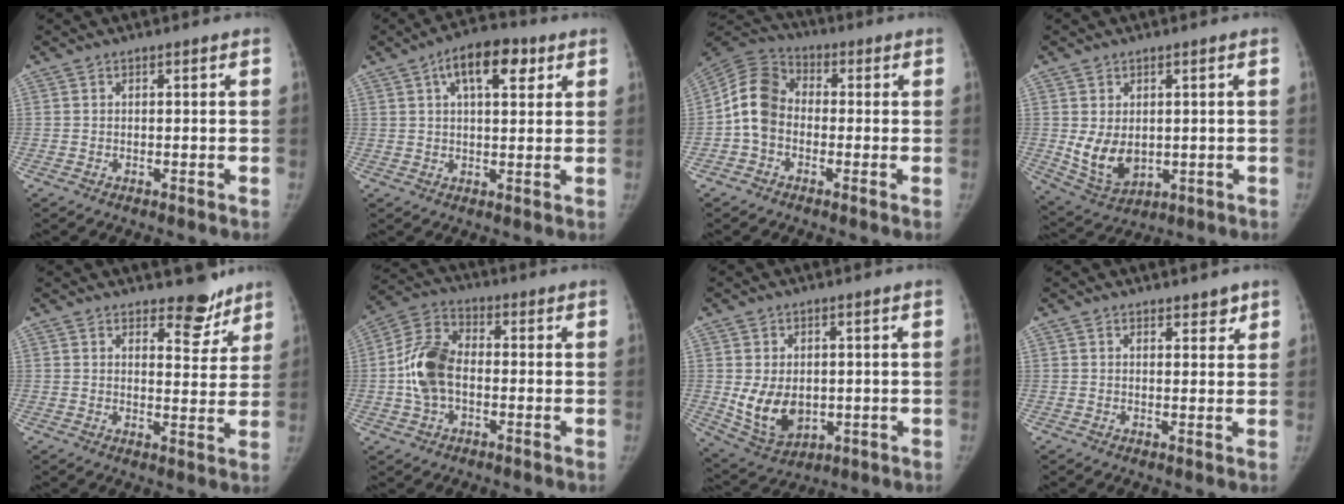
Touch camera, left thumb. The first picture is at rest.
{"total": 10.0, "force": [4.3, 4.7, 7.7], "torque": [-0.097, 0.004, 0.063]}
{"total": 9.7, "force": [-1.4, 7.6, 5.8], "torque": [-0.108, 0.028, -0.044]}
{"total": 8.2, "force": [0.1, 5.8, 5.7], "torque": [-0.086, -0.017, 0.024]}
{"total": 6.6, "force": [5.4, 3.1, 2.2], "torque": [0.006, -0.041, 0.073]}
{"total": 10.7, "force": [-1.0, 6.7, 8.3], "torque": [-0.165, 0.027, -0.027]}
{"total": 9.6, "force": [-0.5, 6.9, 6.7], "torque": [-0.097, -0.012, 0.014]}
{"total": 2.5, "force": [2.0, 1.3, 0.9], "torque": [0.008, -0.011, 0.023]}